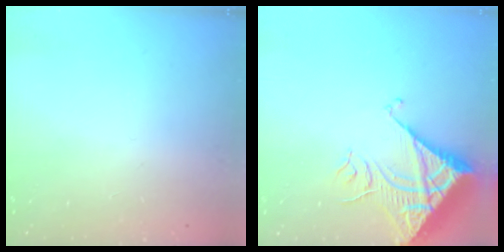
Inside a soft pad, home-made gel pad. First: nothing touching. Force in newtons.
{"total": 11.6, "press": 11.5, "slide": 1.4}